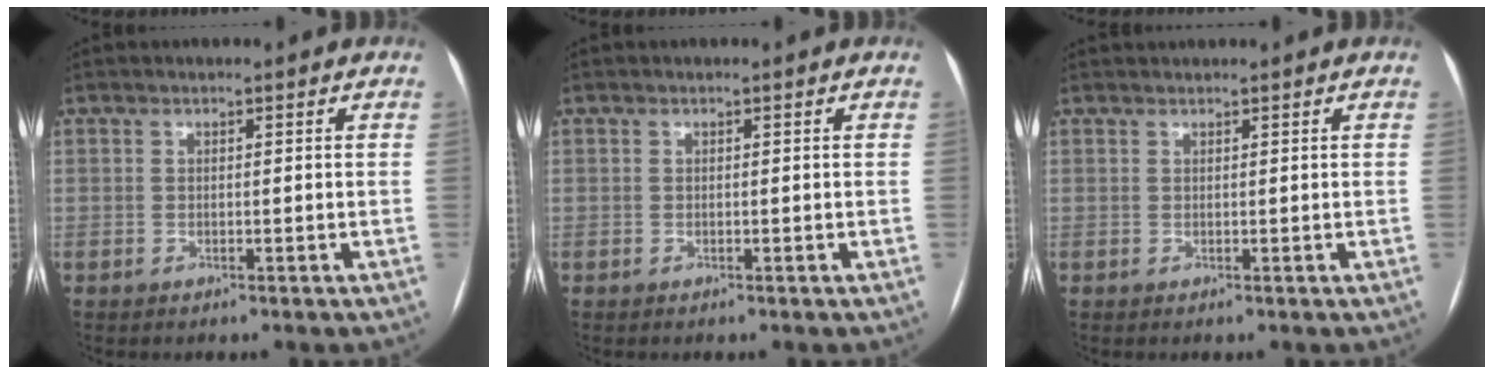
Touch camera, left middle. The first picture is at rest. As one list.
[{"total": 0.0}, {"total": 1.0, "force": [1.0, -0.2, 0.1], "torque": [-0.003, 0.018, 0.025]}]